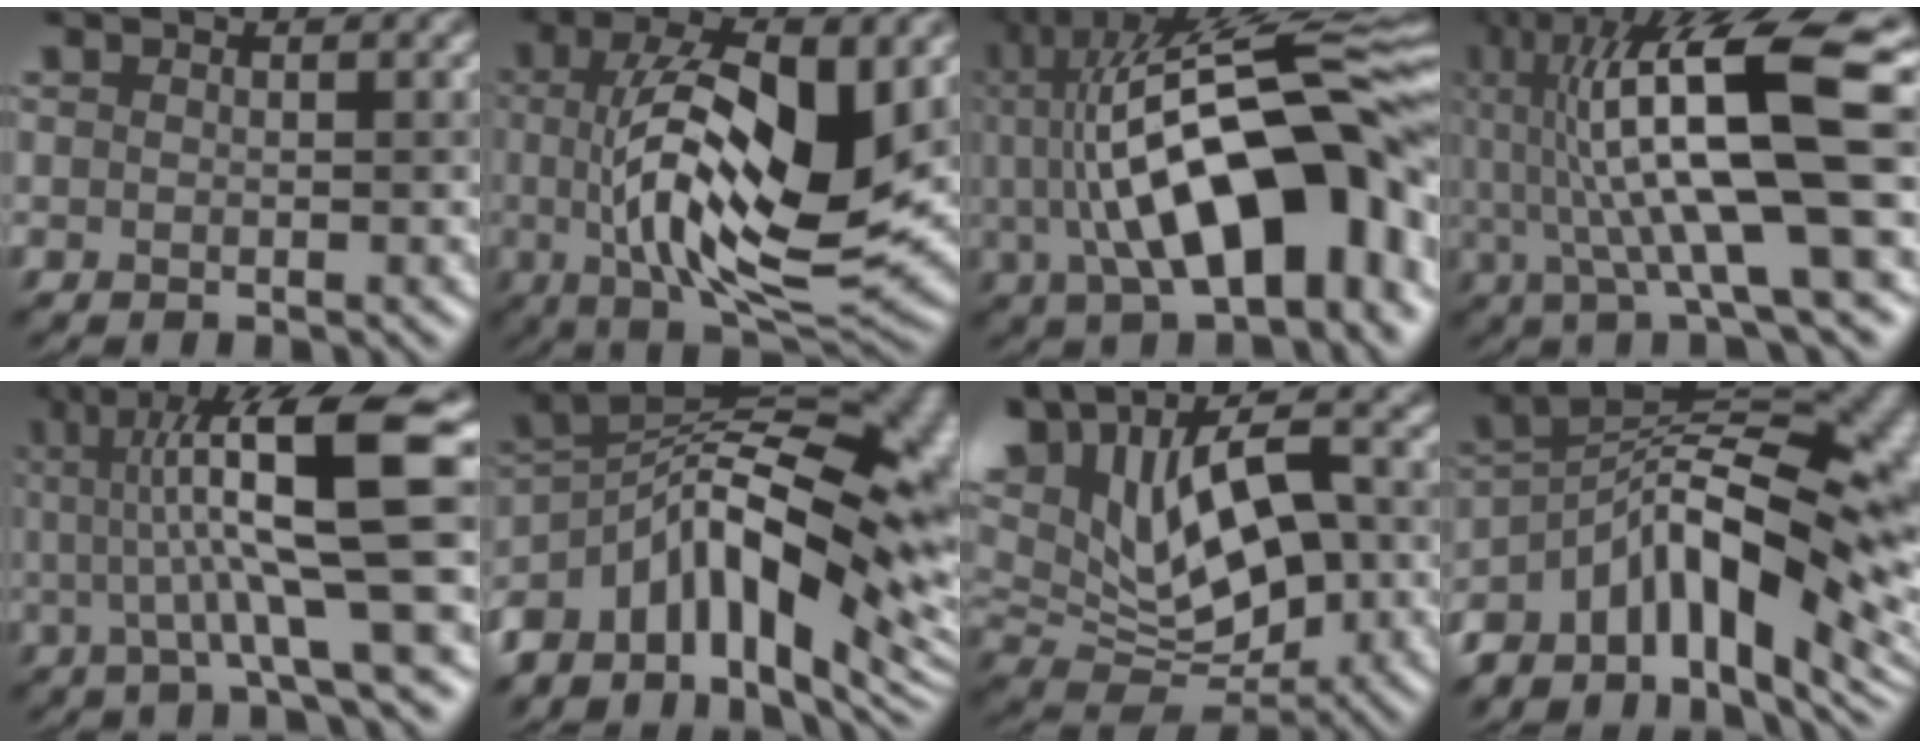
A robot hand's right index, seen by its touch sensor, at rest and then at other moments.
{"total": 12.8, "force": [0.9, 4.6, 12.0], "torque": [-0.200, -0.004, 0.015]}
{"total": 16.1, "force": [0.1, 6.0, 15.0], "torque": [-0.214, 0.035, -0.006]}
{"total": 13.6, "force": [2.3, 3.1, 13.0], "torque": [-0.228, 0.016, 0.045]}
{"total": 11.5, "force": [1.9, 2.2, 11.1], "torque": [-0.161, 0.016, 0.030]}
{"total": 16.1, "force": [-4.4, 7.9, 13.3], "torque": [-0.202, 0.012, -0.068]}
{"total": 12.9, "force": [2.7, 7.8, 9.9], "torque": [-0.207, 0.021, 0.051]}
{"total": 14.5, "force": [-4.8, 6.0, 12.3], "torque": [-0.186, 0.019, -0.077]}